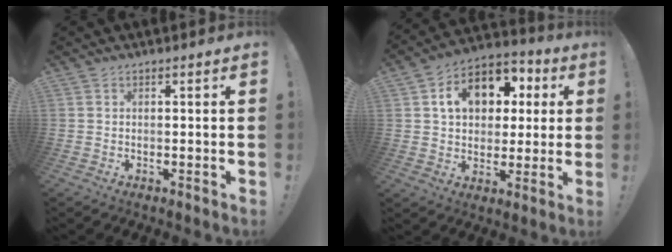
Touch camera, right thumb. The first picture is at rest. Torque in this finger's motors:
{"motor_torque": [1.84, 2.18, 0.45, -0.25, 0.12]}